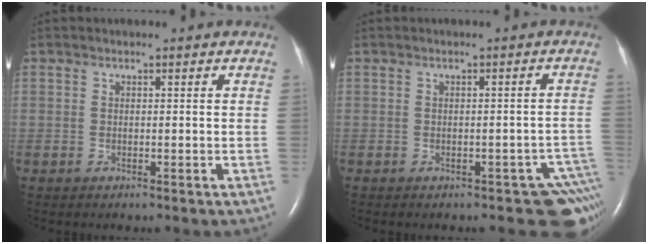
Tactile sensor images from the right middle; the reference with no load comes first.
{"total": 5.2, "force": [-3.8, 2.0, 3.0], "torque": [-0.012, 0.010, -0.042]}